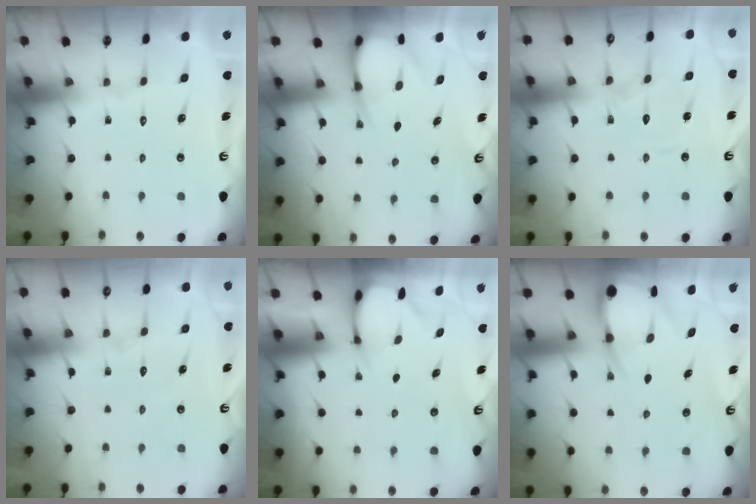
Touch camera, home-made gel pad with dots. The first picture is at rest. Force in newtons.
{"total": 6.4, "press": 6.3, "slide": 0.9}
{"total": 8.9, "press": 8.8, "slide": 0.7}
{"total": 3.0, "press": 3.0, "slide": 0.3}
{"total": 2.4, "press": 2.4, "slide": 0.3}
{"total": 7.1, "press": 7.1, "slide": 0.8}